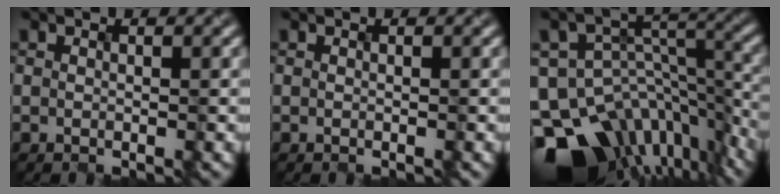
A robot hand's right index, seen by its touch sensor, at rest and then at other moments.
{"total": 0.0}
{"total": 13.4, "force": [-10.0, 6.8, 5.7], "torque": [-0.110, 0.015, -0.139]}